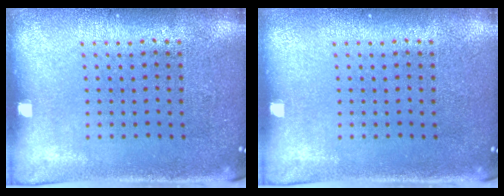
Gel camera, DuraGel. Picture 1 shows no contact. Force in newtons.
{"total": 0.0}